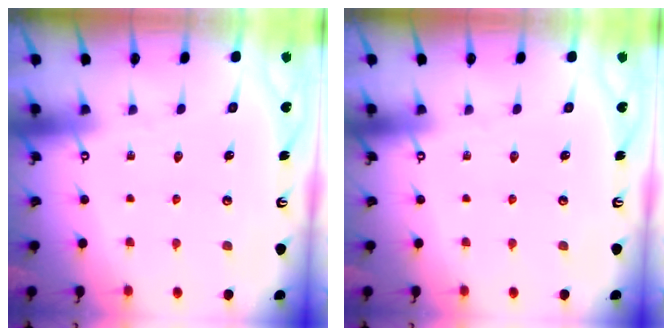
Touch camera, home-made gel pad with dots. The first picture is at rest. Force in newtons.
{"total": 0.0}